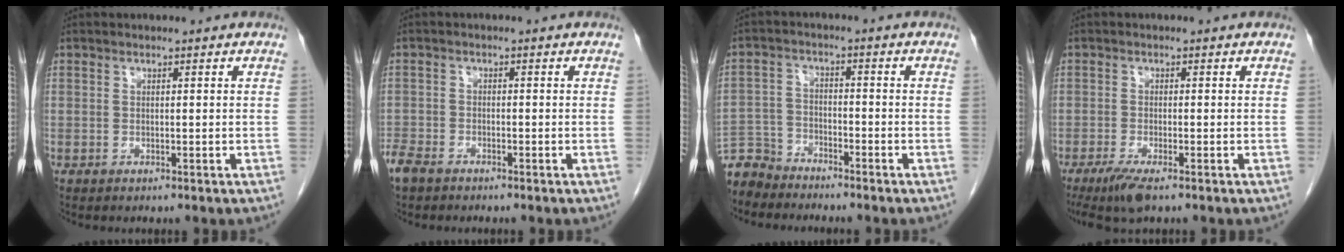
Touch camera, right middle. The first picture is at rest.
{"total": 3.6, "force": [-3.0, 1.5, 1.3], "torque": [-0.028, -0.003, -0.056]}
{"total": 5.7, "force": [-5.5, 1.6, -0.3], "torque": [0.011, -0.004, -0.110]}
{"total": 4.4, "force": [-3.0, 0.6, 3.2], "torque": [-0.063, -0.013, -0.054]}